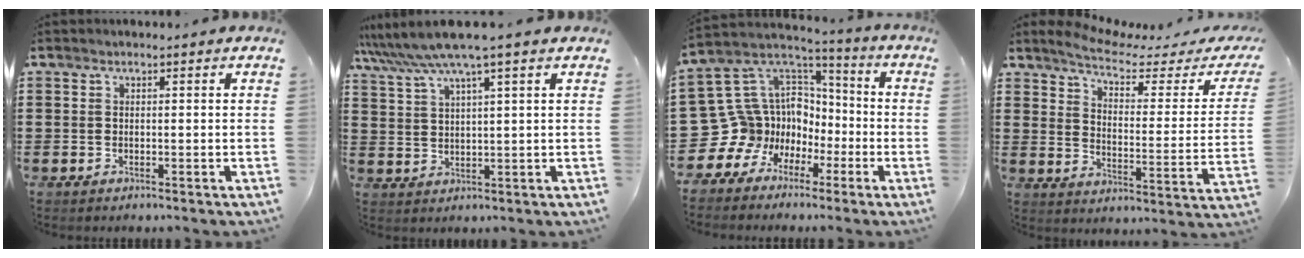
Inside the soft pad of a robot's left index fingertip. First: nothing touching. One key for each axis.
{"total": 6.2, "fx": 4.6, "fy": -0.2, "fz": 4.1, "tx": -0.095, "ty": -0.014, "tz": 0.080}
{"total": 11.9, "fx": -2.4, "fy": 11.3, "fz": 2.6, "tx": -0.121, "ty": -0.030, "tz": -0.020}
{"total": 4.8, "fx": 3.8, "fy": 0.9, "fz": 2.7, "tx": -0.068, "ty": -0.026, "tz": 0.056}